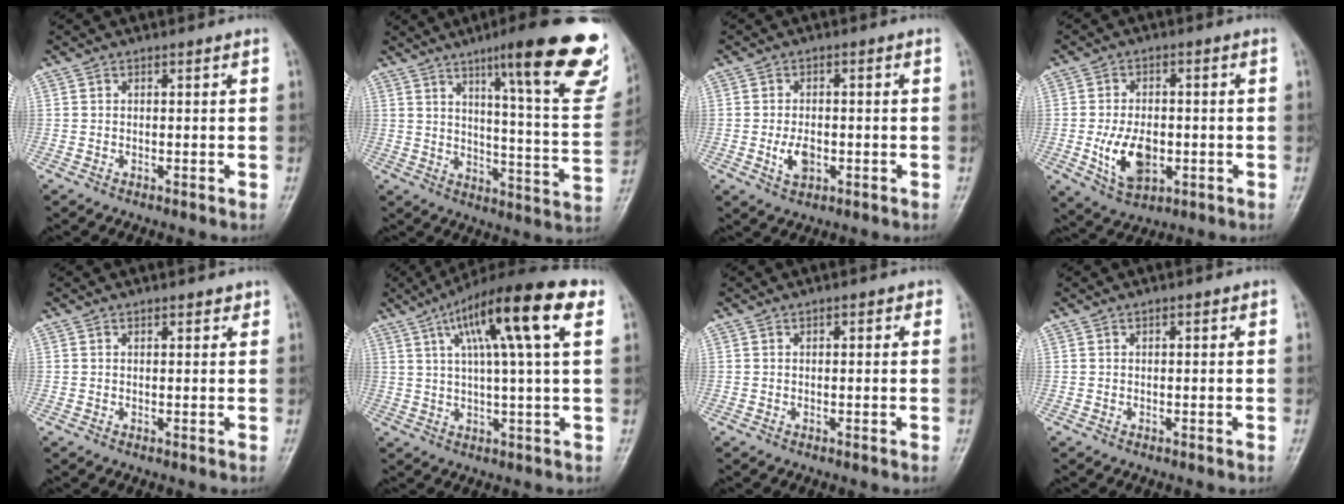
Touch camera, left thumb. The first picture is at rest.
{"total": 25.6, "force": [15.4, 4.1, 20.1], "torque": [-0.244, -0.064, 0.206]}
{"total": 4.0, "force": [-1.2, 2.5, 3.0], "torque": [-0.051, 0.000, -0.018]}
{"total": 9.1, "force": [-2.1, 5.7, 6.9], "torque": [-0.111, -0.001, -0.027]}
{"total": 1.6, "force": [1.2, 0.8, 0.8], "torque": [-0.002, -0.005, 0.011]}
{"total": 17.2, "force": [6.8, 3.0, 15.5], "torque": [-0.244, 0.014, 0.101]}
{"total": 1.9, "force": [0.8, 1.0, 1.3], "torque": [-0.009, 0.001, 0.007]}
{"total": 0.9, "force": [0.3, 0.3, 0.7], "torque": [-0.008, 0.002, 0.003]}